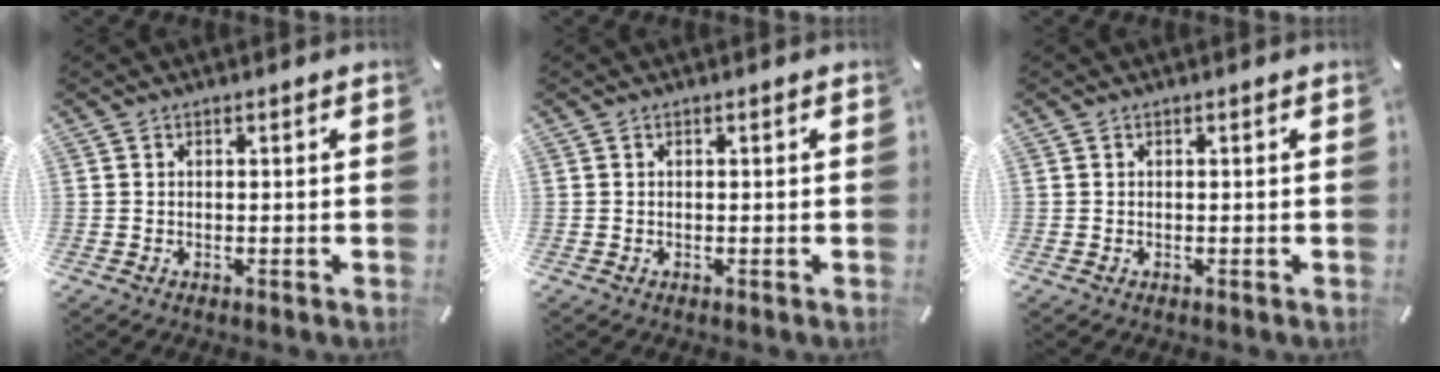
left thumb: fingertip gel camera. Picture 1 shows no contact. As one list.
[{"total": 0.0}, {"total": 0.0}]